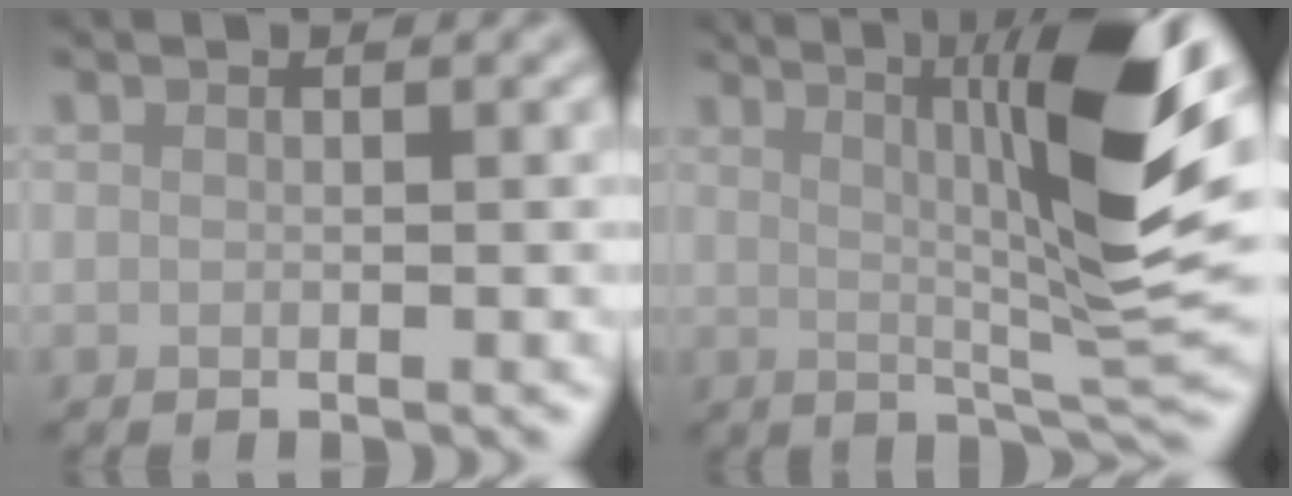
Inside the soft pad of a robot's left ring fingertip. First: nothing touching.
{"total": 12.4, "force": [3.2, 2.1, 11.8], "torque": [-0.153, 0.008, 0.047]}